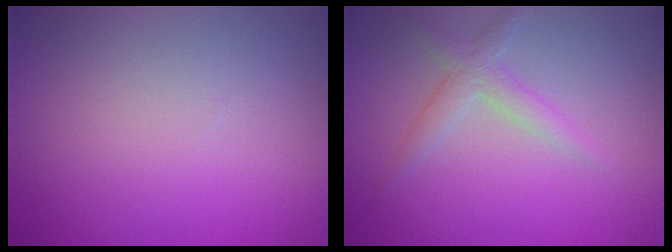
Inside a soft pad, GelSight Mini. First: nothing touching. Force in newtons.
{"total": 2.2, "press": 2.2, "slide": 0.0}